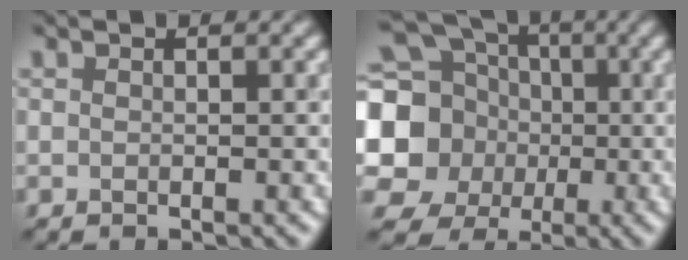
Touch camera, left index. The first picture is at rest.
{"total": 15.6, "force": [-0.3, 14.5, 5.6], "torque": [-0.177, -0.003, -0.040]}